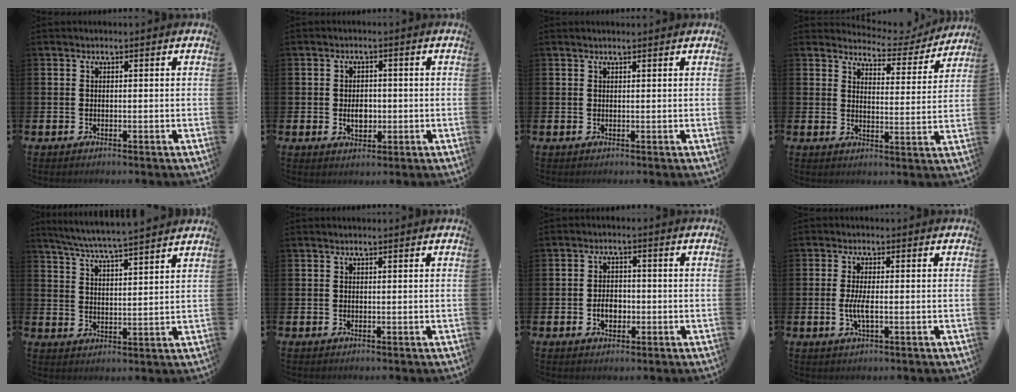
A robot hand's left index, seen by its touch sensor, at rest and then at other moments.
{"total": 3.1, "force": [-0.1, 2.2, 2.2], "torque": [-0.025, 0.000, -0.008]}
{"total": 0.9, "force": [0.9, 0.0, 0.3], "torque": [-0.003, 0.001, 0.015]}
{"total": 4.4, "force": [4.2, 1.2, 0.4], "torque": [-0.015, -0.035, 0.068]}
{"total": 6.3, "force": [6.1, -0.3, 1.7], "torque": [-0.057, -0.038, 0.107]}
{"total": 0.6, "force": [0.6, 0.0, 0.2], "torque": [-0.001, 0.000, 0.011]}
{"total": 3.0, "force": [-0.7, 2.1, 2.0], "torque": [-0.021, -0.004, -0.020]}
{"total": 2.7, "force": [-0.3, 0.7, 2.6], "torque": [-0.045, -0.002, -0.007]}